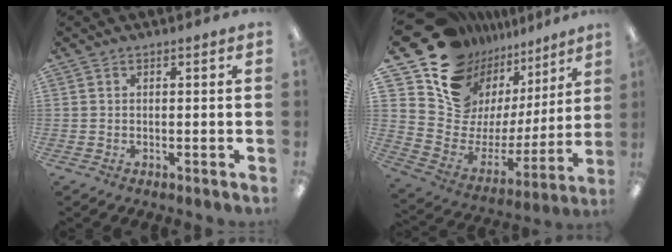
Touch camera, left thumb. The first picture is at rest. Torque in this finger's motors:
{"motor_torque": [0.51, 0.64, 0.90, -1.87, 0.03]}